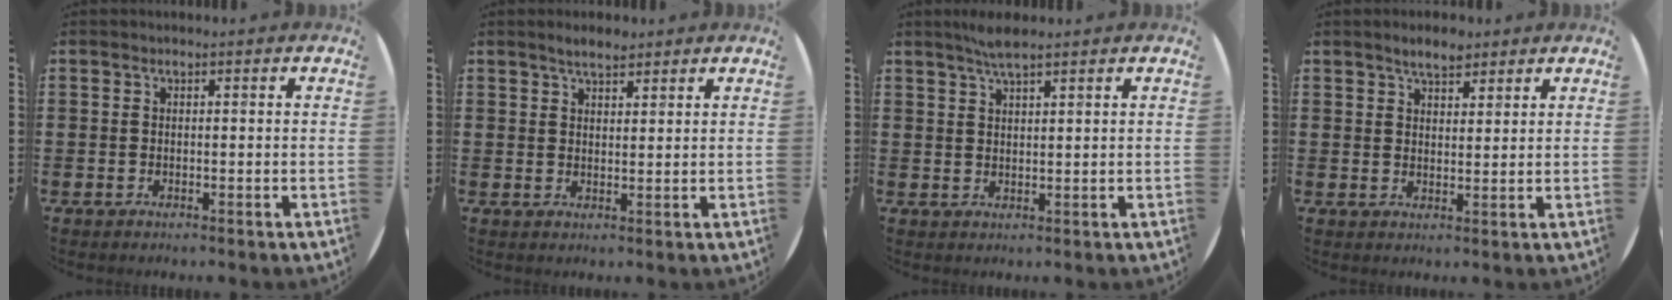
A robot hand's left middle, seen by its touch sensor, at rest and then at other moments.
{"total": 2.7, "force": [2.4, 0.8, 1.0], "torque": [-0.023, 0.005, 0.044]}
{"total": 3.1, "force": [2.6, 0.3, 1.7], "torque": [-0.036, 0.004, 0.048]}
{"total": 3.5, "force": [3.0, 1.3, 1.3], "torque": [-0.022, -0.001, 0.053]}